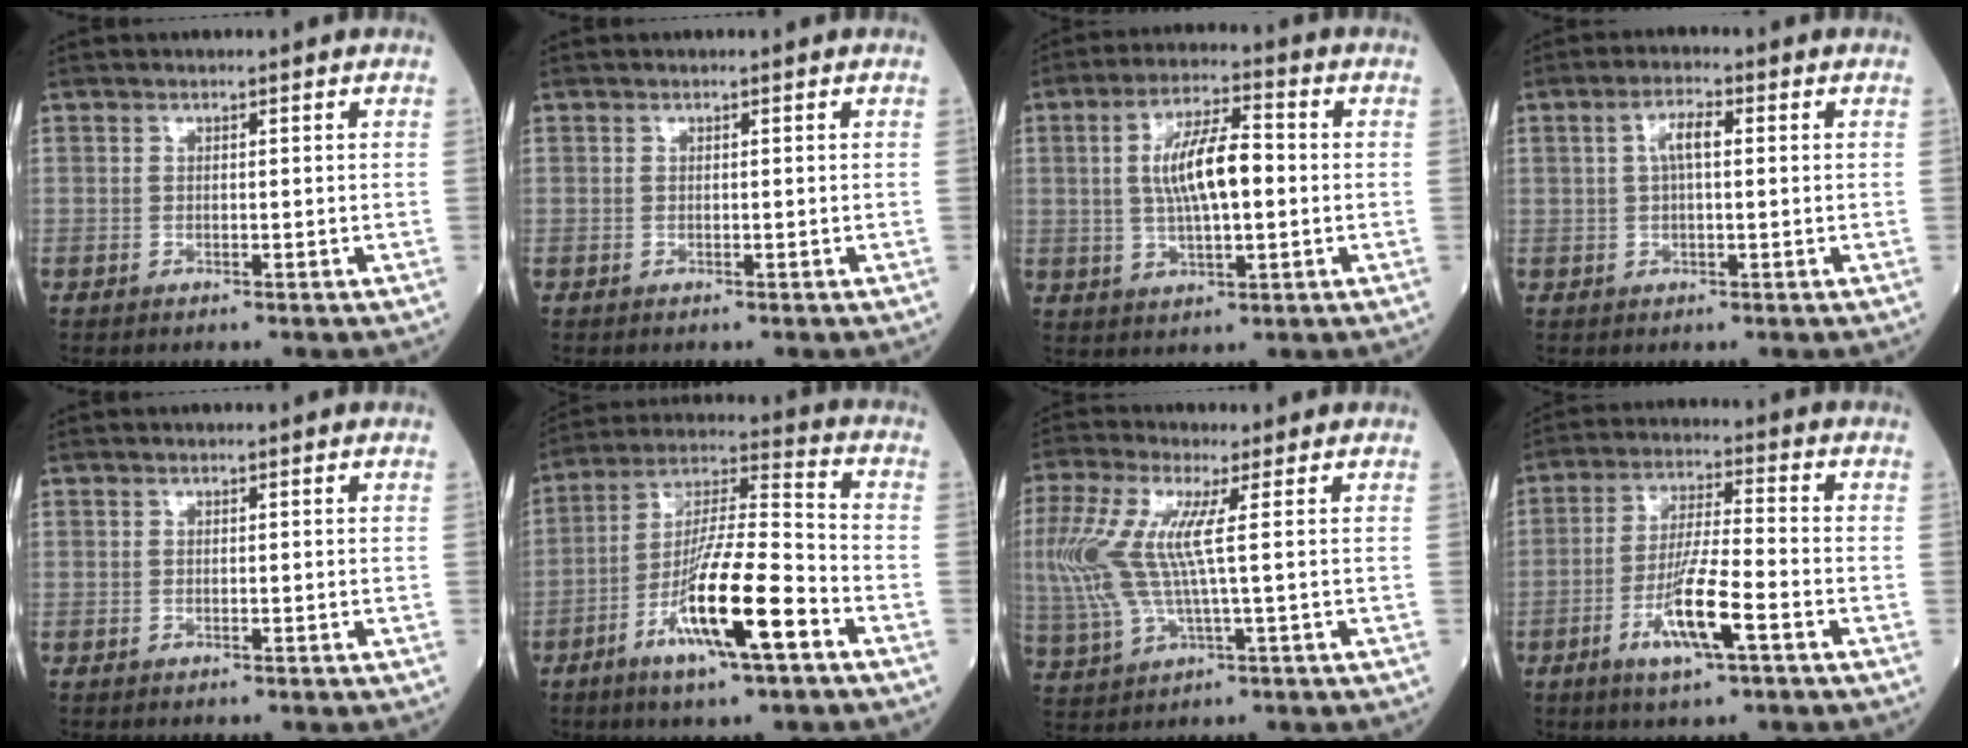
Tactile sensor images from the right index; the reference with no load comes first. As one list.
[{"total": 0.0}, {"total": 9.7, "force": [0.6, 2.7, 9.3], "torque": [-0.176, 0.014, 0.010]}, {"total": 3.7, "force": [0.7, 1.1, 3.4], "torque": [-0.067, 0.014, 0.013]}, {"total": 0.0}, {"total": 15.5, "force": [-6.9, 1.5, 13.8], "torque": [-0.260, -0.010, -0.124]}, {"total": 12.0, "force": [1.6, 2.7, 11.6], "torque": [-0.294, 0.013, 0.032]}, {"total": 9.8, "force": [-4.1, 0.8, 8.9], "torque": [-0.170, -0.008, -0.075]}]